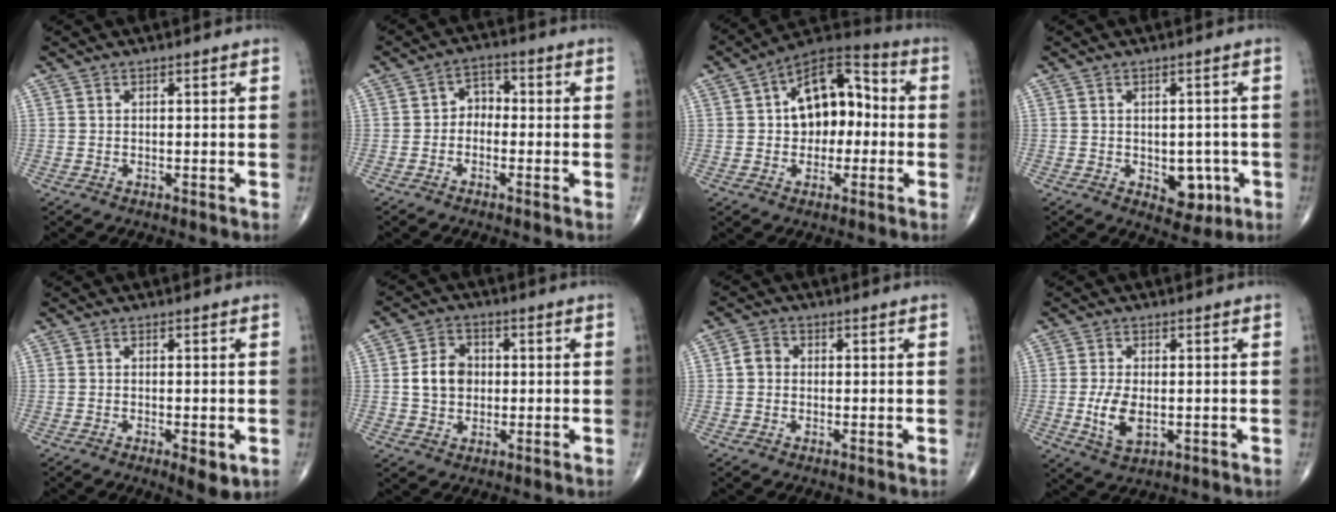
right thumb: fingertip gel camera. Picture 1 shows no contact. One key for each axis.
{"total": 3.9, "fx": -0.8, "fy": 3.0, "fz": 2.4, "tx": -0.015, "ty": 0.021, "tz": -0.030}
{"total": 14.7, "fx": 0.7, "fy": 9.3, "fz": 11.3, "tx": -0.128, "ty": 0.040, "tz": -0.002}
{"total": 6.1, "fx": -1.6, "fy": 4.0, "fz": 4.3, "tx": -0.021, "ty": 0.003, "tz": -0.012}
{"total": 4.1, "fx": -1.4, "fy": 1.4, "fz": 3.6, "tx": -0.054, "ty": -0.009, "tz": -0.018}
{"total": 7.1, "fx": 0.2, "fy": 5.7, "fz": 4.2, "tx": -0.053, "ty": 0.008, "tz": 0.001}
{"total": 2.8, "fx": -0.1, "fy": 2.4, "fz": 1.4, "tx": -0.015, "ty": 0.007, "tz": -0.008}
{"total": 6.3, "fx": -0.9, "fy": 3.3, "fz": 5.3, "tx": -0.105, "ty": -0.009, "tz": -0.011}